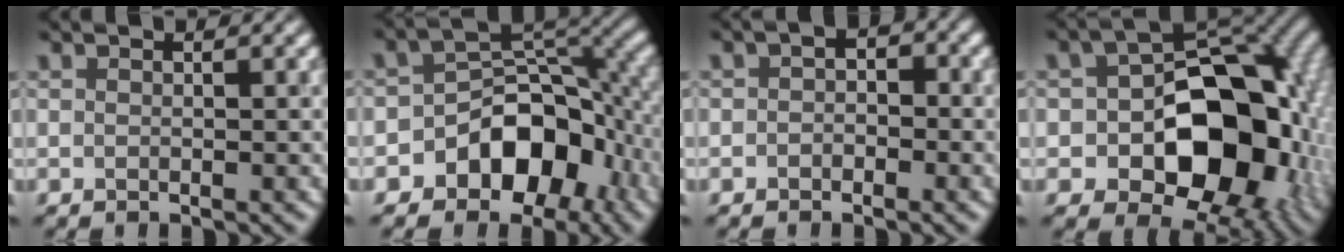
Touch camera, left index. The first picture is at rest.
{"total": 8.2, "force": [-4.0, 5.5, 4.6], "torque": [-0.052, -0.002, -0.063]}
{"total": 1.1, "force": [-0.6, 0.8, 0.6], "torque": [-0.014, -0.001, -0.009]}
{"total": 13.8, "force": [-2.5, 9.2, 10.0], "torque": [-0.108, -0.012, -0.036]}